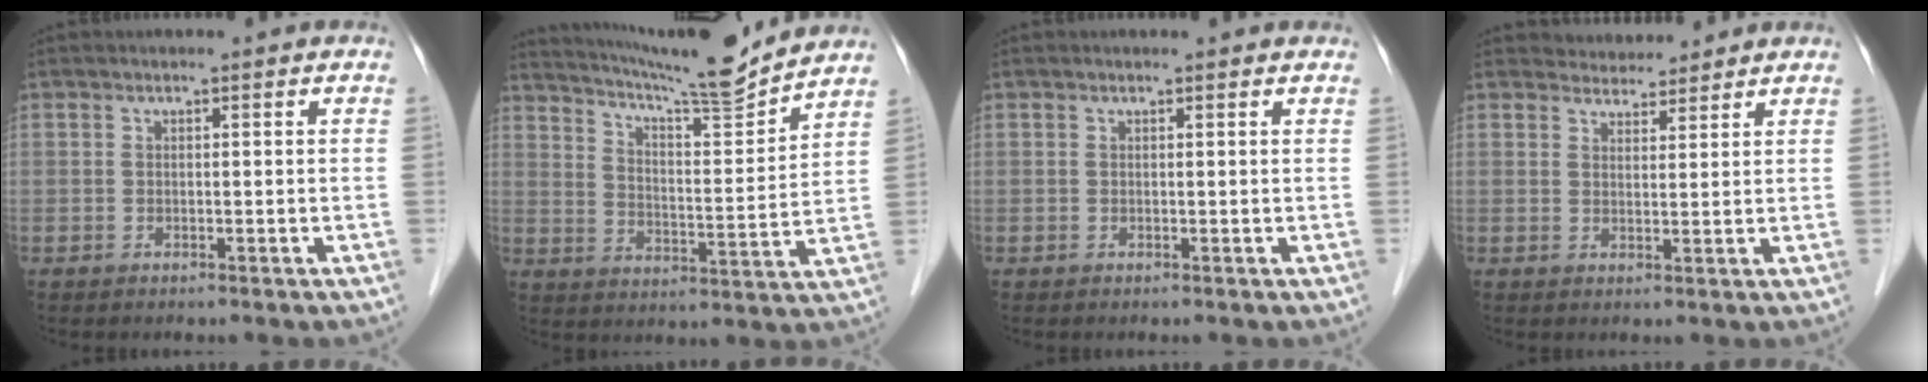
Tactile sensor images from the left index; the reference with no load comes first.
{"total": 14.7, "force": [13.8, -1.0, 4.9], "torque": [-0.093, -0.017, 0.210]}
{"total": 1.4, "force": [1.4, 0.2, 0.2], "torque": [-0.013, 0.008, 0.011]}
{"total": 4.0, "force": [3.8, 1.1, 0.0], "torque": [-0.002, 0.013, 0.058]}